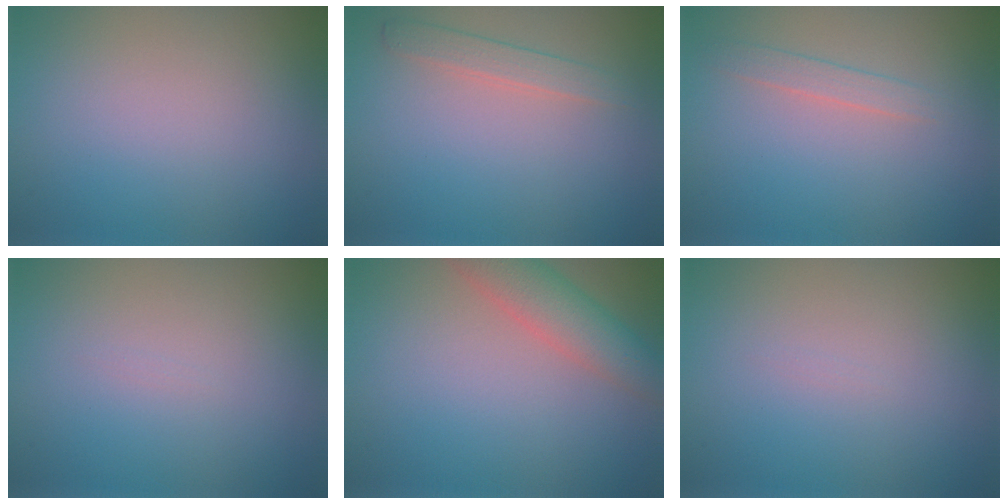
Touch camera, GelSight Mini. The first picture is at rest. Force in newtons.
{"total": 1.7, "press": 1.7, "slide": 0.0}
{"total": 1.3, "press": 1.3, "slide": 0.1}
{"total": 0.0}
{"total": 4.6, "press": 4.6, "slide": 0.3}
{"total": 0.0}